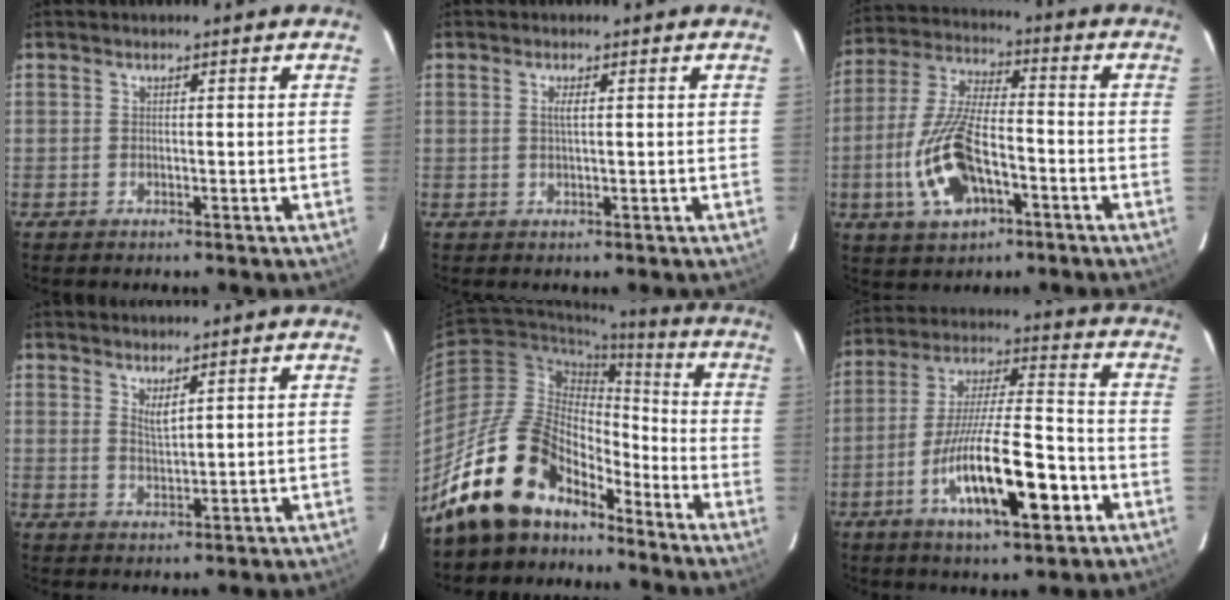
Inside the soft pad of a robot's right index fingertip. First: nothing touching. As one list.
[{"total": 1.4, "force": [0.3, 0.2, 1.3], "torque": [-0.023, 0.001, 0.005]}, {"total": 14.5, "force": [-4.9, 6.5, 11.9], "torque": [-0.261, -0.001, -0.089]}, {"total": 2.7, "force": [1.9, 0.5, 1.8], "torque": [-0.030, -0.005, 0.033]}, {"total": 17.7, "force": [-13.8, 8.7, 6.9], "torque": [-0.137, 0.019, -0.238]}, {"total": 17.2, "force": [-7.0, 3.9, 15.2], "torque": [-0.280, -0.012, -0.118]}]